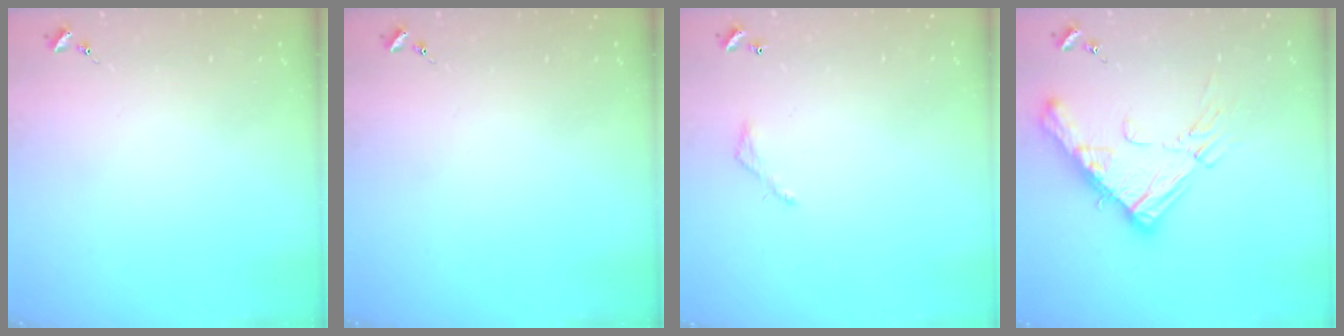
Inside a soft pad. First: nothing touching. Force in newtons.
{"total": 0.0}
{"total": 3.2, "press": 3.2, "slide": 0.2}
{"total": 17.3, "press": 17.2, "slide": 1.7}